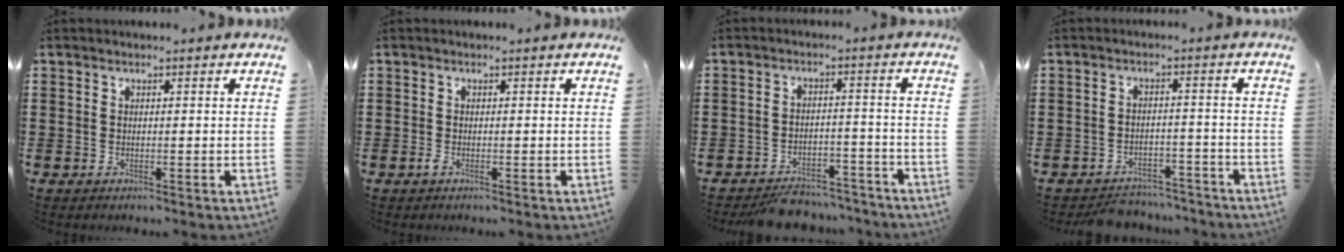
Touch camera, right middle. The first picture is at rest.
{"total": 0.6, "force": [-0.4, 0.1, 0.5], "torque": [-0.011, -0.003, -0.006]}
{"total": 4.8, "force": [-4.7, 0.9, 0.8], "torque": [-0.013, 0.012, -0.095]}
{"total": 3.5, "force": [-3.4, 0.7, 0.2], "torque": [-0.008, 0.005, -0.073]}